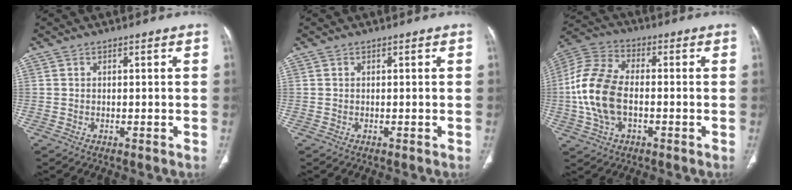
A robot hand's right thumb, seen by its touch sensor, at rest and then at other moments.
{"total": 0.0}
{"total": 14.4, "force": [-1.7, 8.6, 11.4], "torque": [-0.250, 0.023, -0.035]}